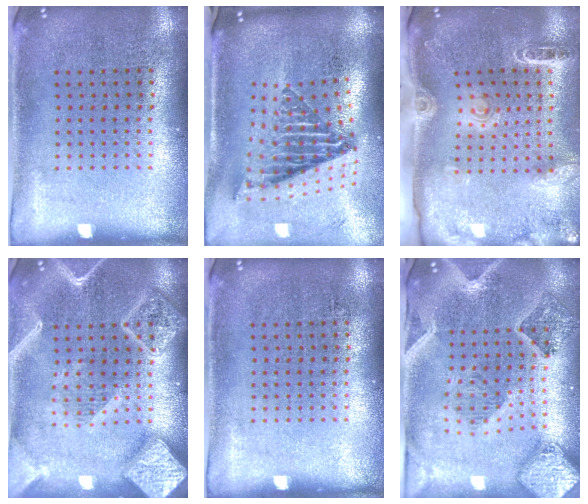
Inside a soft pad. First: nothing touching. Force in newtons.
{"total": 2.6, "press": 1.6, "slide": 2.0}
{"total": 2.0, "press": 1.8, "slide": 0.7}
{"total": 4.1, "press": 4.1, "slide": 0.5}
{"total": 0.0}
{"total": 2.1, "press": 1.9, "slide": 0.7}